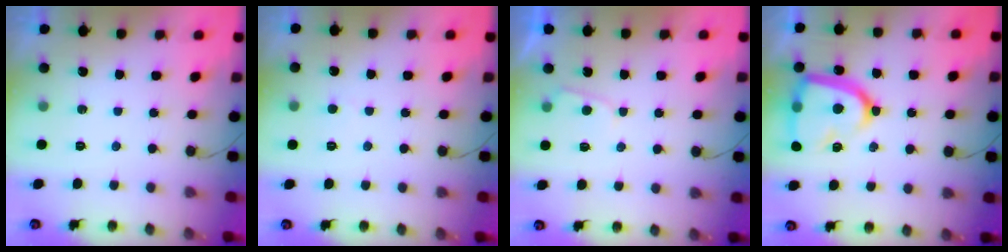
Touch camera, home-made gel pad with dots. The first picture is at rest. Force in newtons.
{"total": 2.4, "press": 2.4, "slide": 0.2}
{"total": 2.3, "press": 2.3, "slide": 0.2}
{"total": 19.7, "press": 19.6, "slide": 1.6}